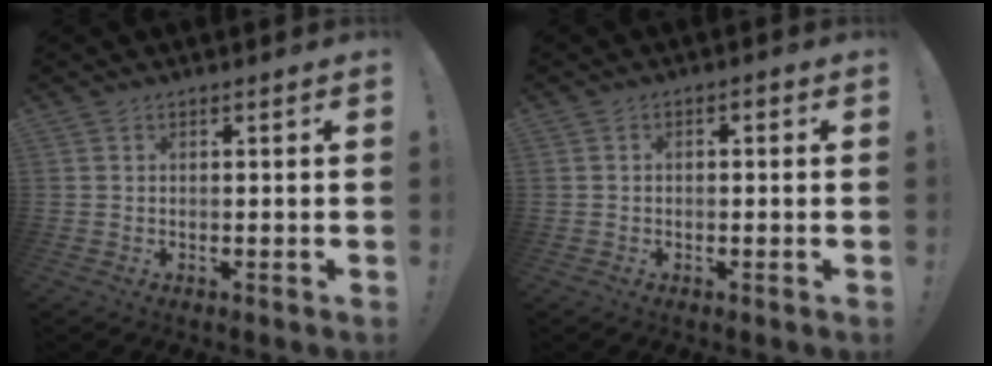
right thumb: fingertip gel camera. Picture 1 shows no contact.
{"total": 1.6, "force": [-1.2, 0.8, 0.7], "torque": [-0.012, 0.009, -0.022]}